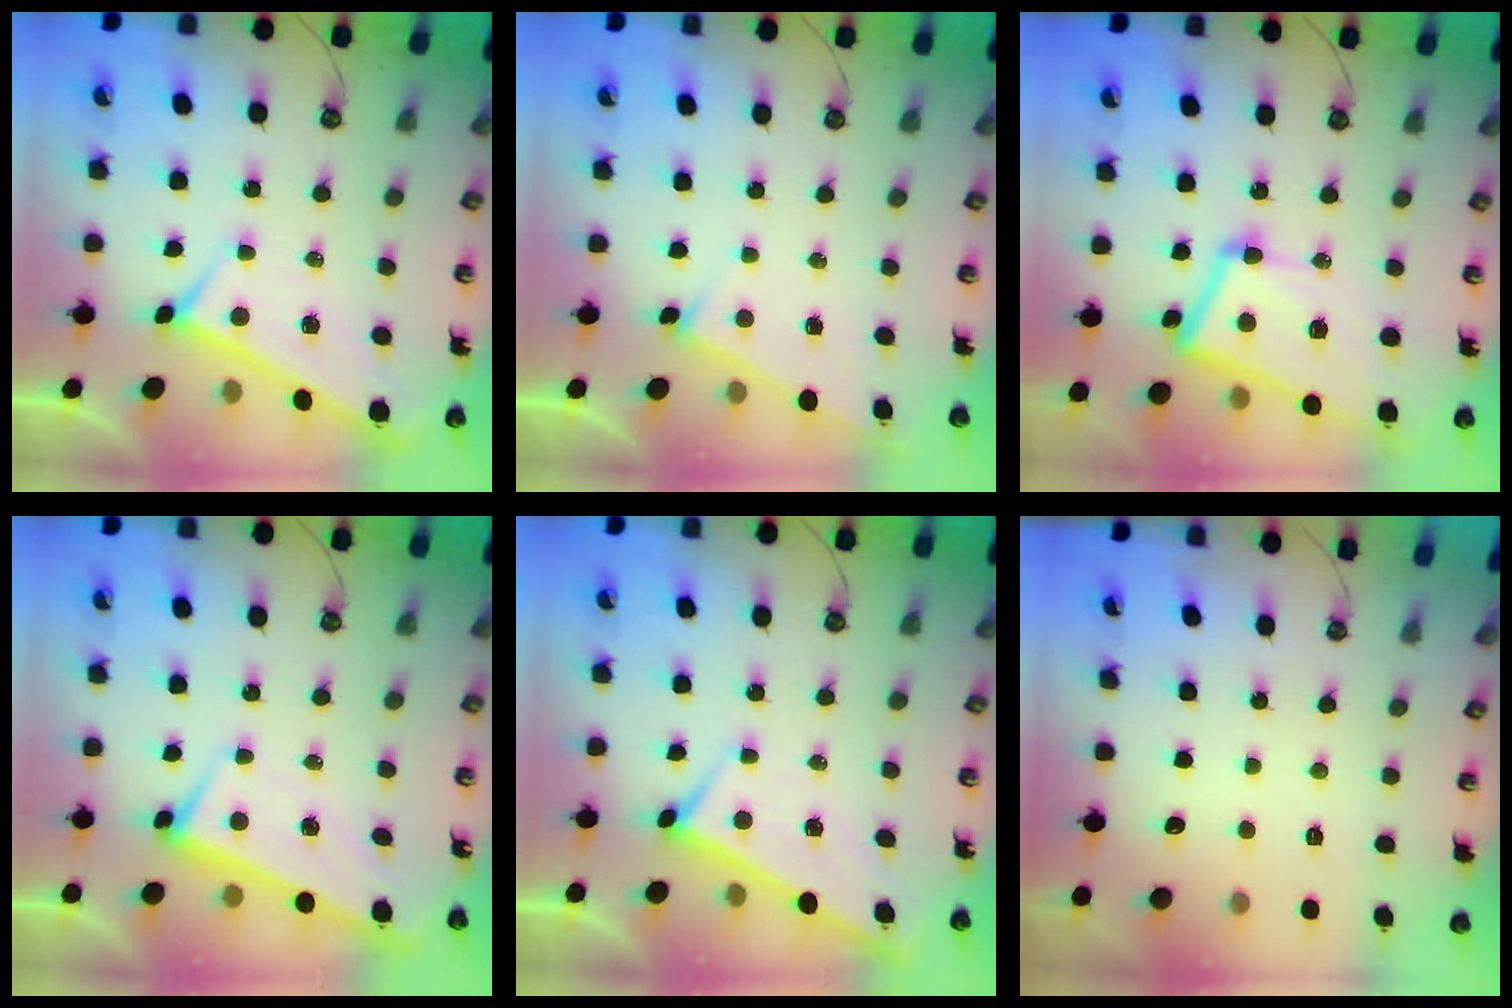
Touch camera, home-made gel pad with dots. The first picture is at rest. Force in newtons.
{"total": 6.1, "press": 6.1, "slide": 0.2}
{"total": 12.6, "press": 12.3, "slide": 2.5}
{"total": 1.5, "press": 0.5, "slide": 1.5}
{"total": 1.7, "press": 1.7, "slide": 0.1}
{"total": 0.0}